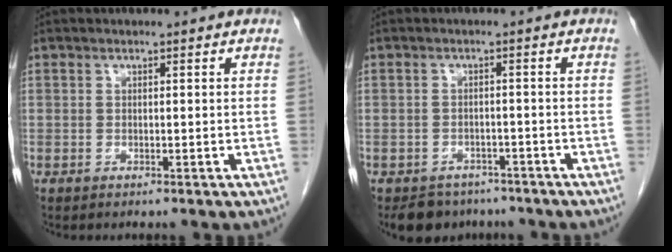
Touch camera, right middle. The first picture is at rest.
{"total": 5.6, "force": [-4.5, 3.2, 0.6], "torque": [0.000, 0.006, -0.064]}